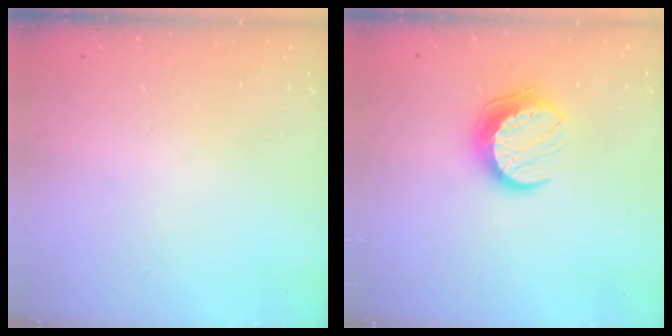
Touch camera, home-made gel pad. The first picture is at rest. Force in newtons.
{"total": 10.9, "press": 10.9, "slide": 0.2}